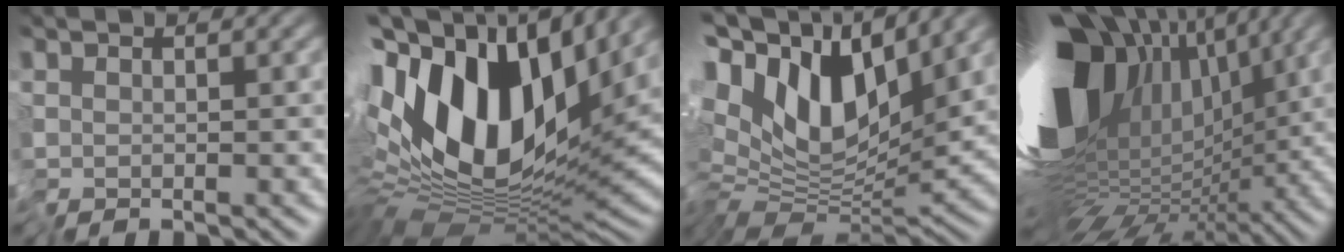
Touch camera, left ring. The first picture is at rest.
{"total": 16.2, "force": [4.7, 8.3, 13.1], "torque": [-0.250, 0.002, 0.080]}
{"total": 11.8, "force": [4.9, 5.0, 9.5], "torque": [-0.171, 0.013, 0.086]}
{"total": 15.7, "force": [1.5, 9.0, 12.7], "torque": [-0.245, -0.020, 0.048]}